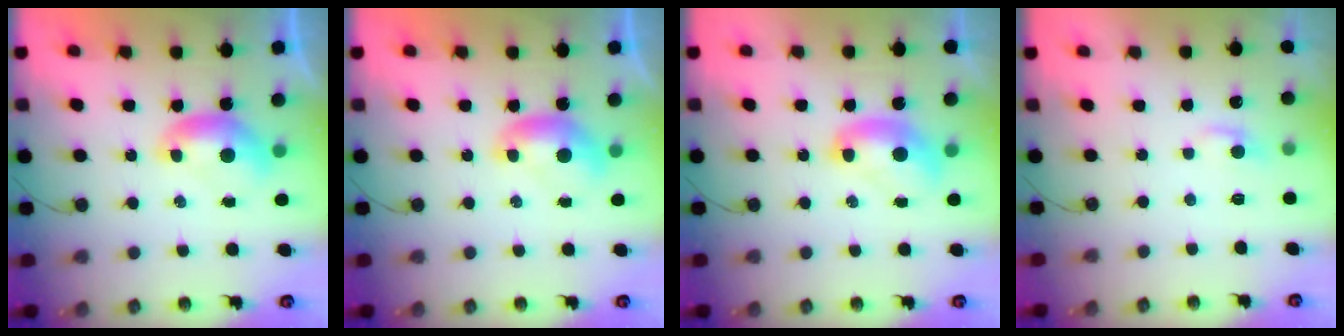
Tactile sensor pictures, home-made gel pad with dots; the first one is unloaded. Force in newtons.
{"total": 0.0}
{"total": 2.1, "press": 2.1, "slide": 0.2}
{"total": 0.0}